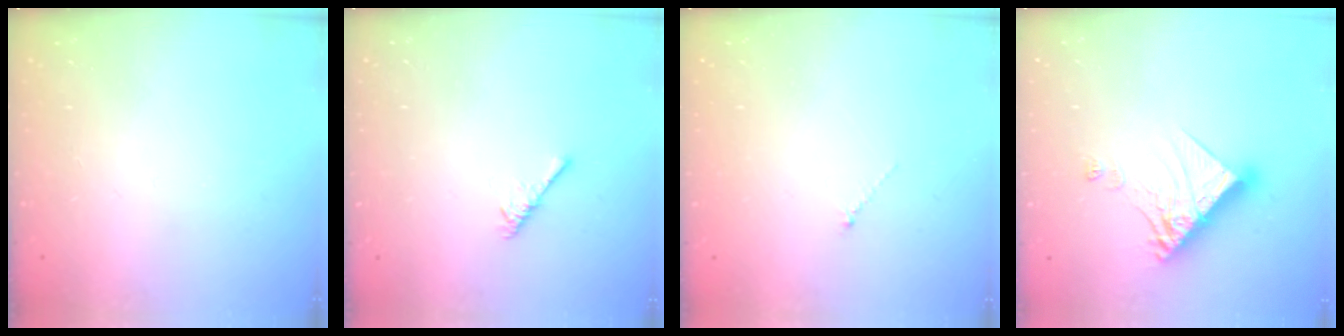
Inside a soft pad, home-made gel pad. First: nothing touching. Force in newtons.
{"total": 2.6, "press": 2.5, "slide": 0.5}
{"total": 0.0}
{"total": 13.9, "press": 13.9, "slide": 1.1}